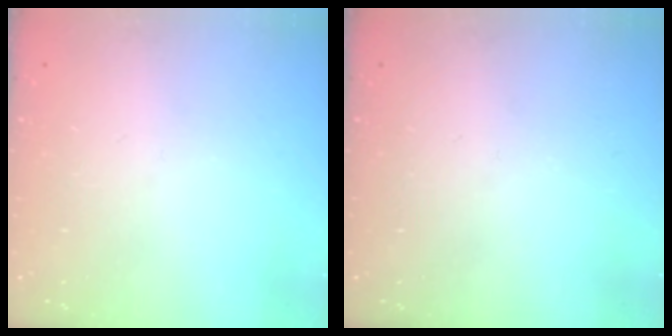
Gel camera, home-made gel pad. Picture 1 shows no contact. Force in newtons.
{"total": 0.0}